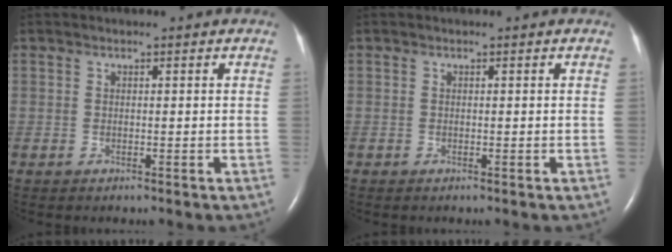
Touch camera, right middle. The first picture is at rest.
{"total": 0.0}